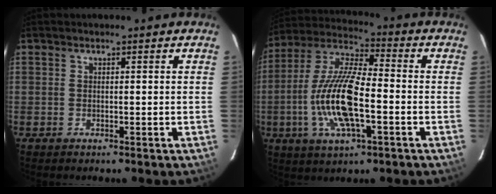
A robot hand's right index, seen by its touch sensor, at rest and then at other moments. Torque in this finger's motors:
{"motor_torque": [2.14, 0.00, 1.05, 0.21]}